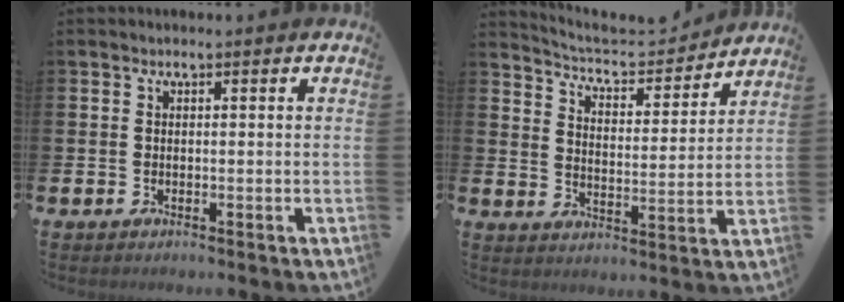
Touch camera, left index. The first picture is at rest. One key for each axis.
{"total": 5.8, "fx": 5.6, "fy": 1.3, "fz": 0.9, "tx": -0.045, "ty": -0.043, "tz": 0.091}